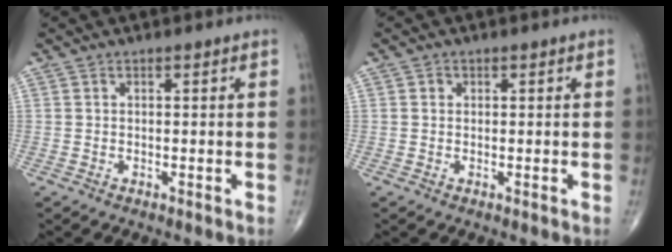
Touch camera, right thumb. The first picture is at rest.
{"total": 0.8, "force": [0.2, 0.7, 0.2], "torque": [0.002, 0.001, 0.002]}